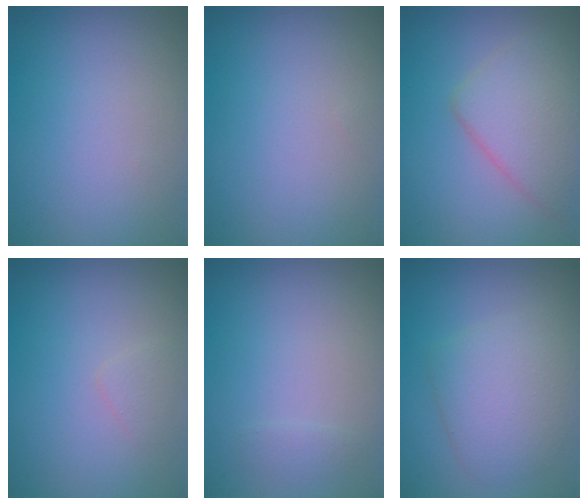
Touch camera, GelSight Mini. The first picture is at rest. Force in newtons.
{"total": 0.0}
{"total": 4.8, "press": 4.8, "slide": 0.2}
{"total": 0.8, "press": 0.8, "slide": 0.0}
{"total": 0.6, "press": 0.6, "slide": 0.0}
{"total": 4.4, "press": 4.4, "slide": 0.3}